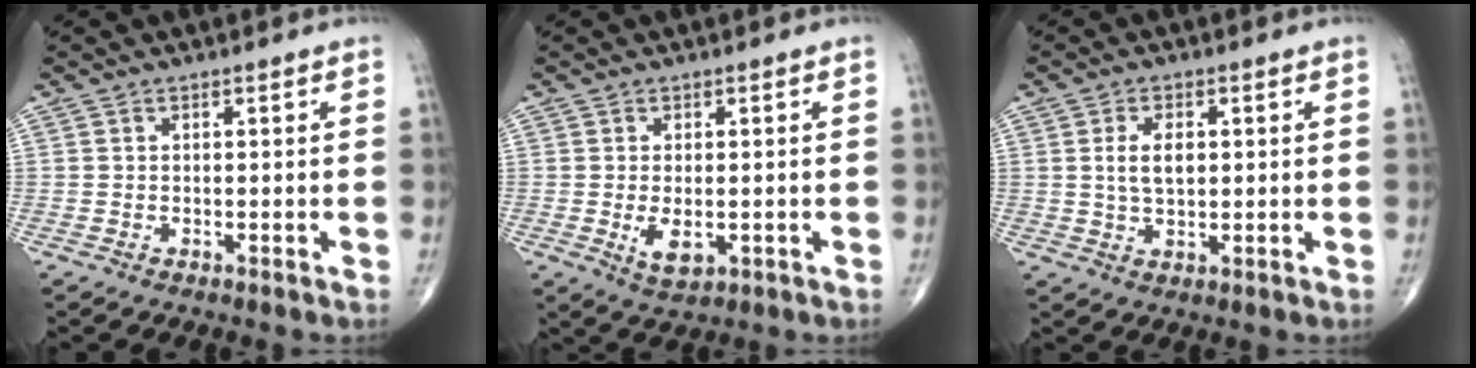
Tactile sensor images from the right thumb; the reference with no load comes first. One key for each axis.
{"total": 4.5, "fx": -0.7, "fy": 2.4, "fz": 3.7, "tx": -0.062, "ty": -0.010, "tz": -0.006}
{"total": 5.4, "fx": 0.9, "fy": 3.0, "fz": 4.4, "tx": -0.077, "ty": -0.002, "tz": 0.020}